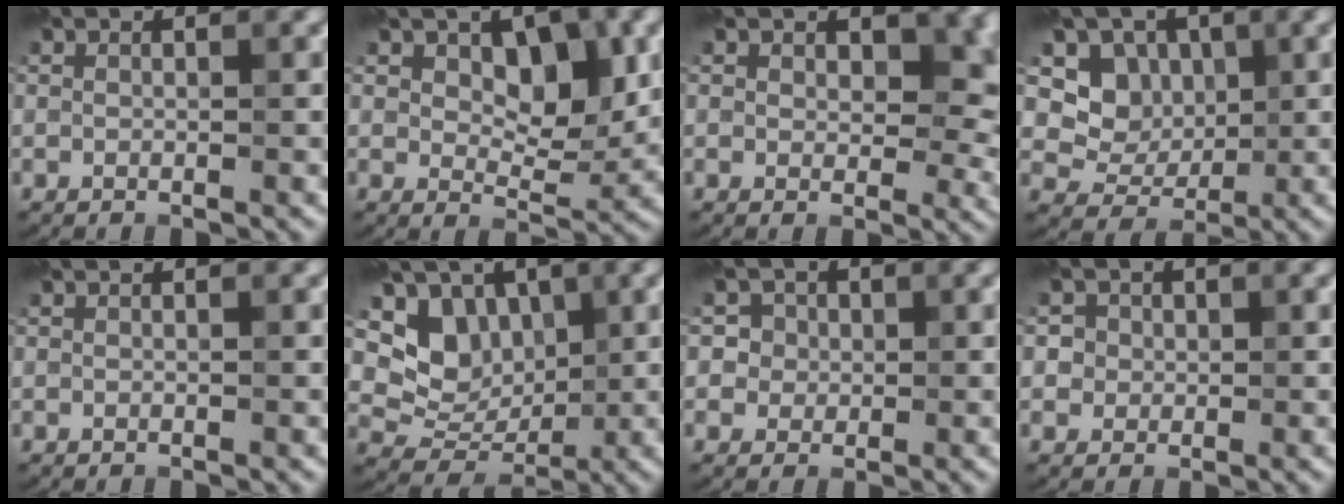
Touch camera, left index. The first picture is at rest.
{"total": 5.1, "force": [1.9, 3.0, 3.6], "torque": [-0.049, -0.006, 0.025]}
{"total": 8.0, "force": [1.9, 4.9, 5.9], "torque": [-0.055, -0.001, 0.028]}
{"total": 4.4, "force": [1.3, 3.8, 1.6], "torque": [-0.029, -0.001, 0.009]}
{"total": 0.0}
{"total": 5.3, "force": [1.8, 4.4, 2.5], "torque": [-0.041, -0.005, 0.025]}
{"total": 3.3, "force": [1.2, 2.9, 0.8], "torque": [0.005, 0.016, -0.001]}
{"total": 3.2, "force": [1.3, 2.8, 0.8], "torque": [-0.001, 0.016, 0.001]}